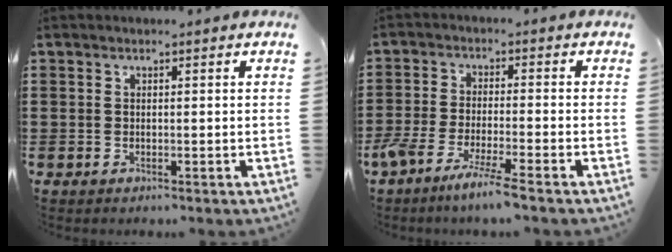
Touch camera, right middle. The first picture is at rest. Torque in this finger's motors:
{"motor_torque": [1.43, -0.71, 0.71, 0.17]}